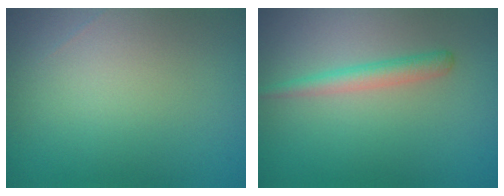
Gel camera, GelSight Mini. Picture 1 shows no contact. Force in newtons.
{"total": 1.9, "press": 1.9, "slide": 0.1}